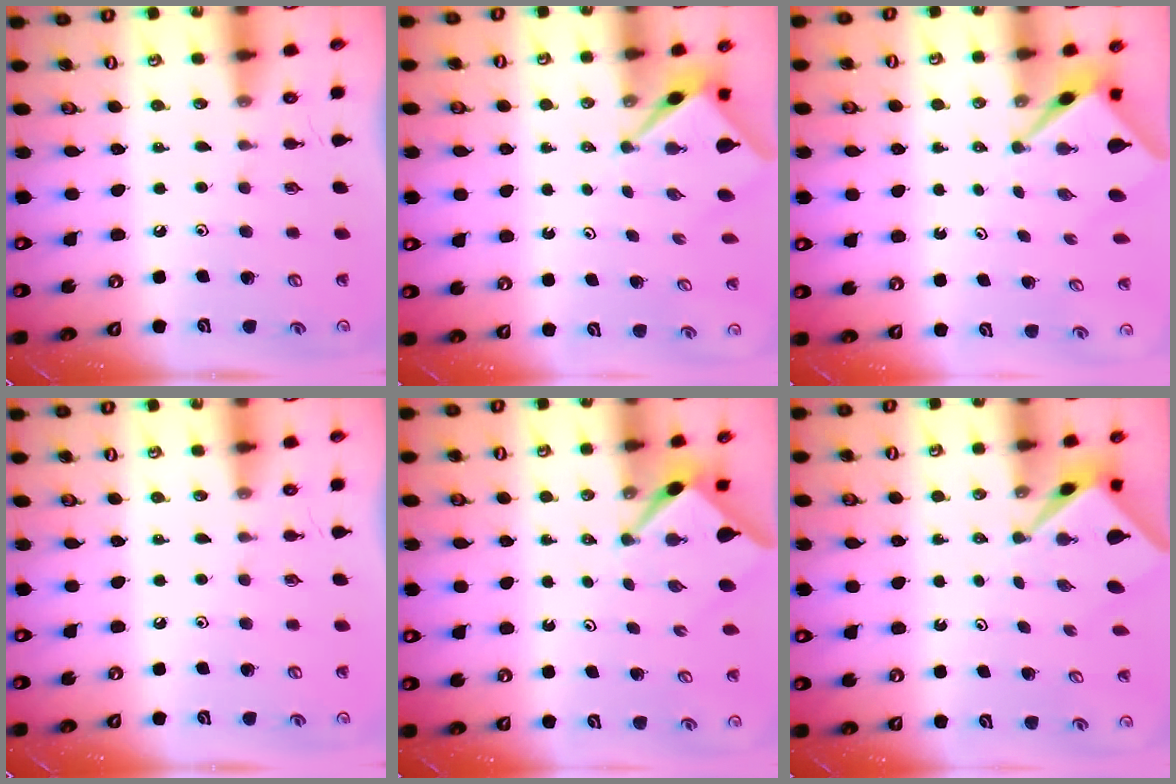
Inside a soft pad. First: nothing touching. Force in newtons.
{"total": 2.5, "press": 2.5, "slide": 0.1}
{"total": 2.6, "press": 2.6, "slide": 0.1}
{"total": 0.0}
{"total": 2.6, "press": 2.6, "slide": 0.4}
{"total": 2.3, "press": 2.3, "slide": 0.3}